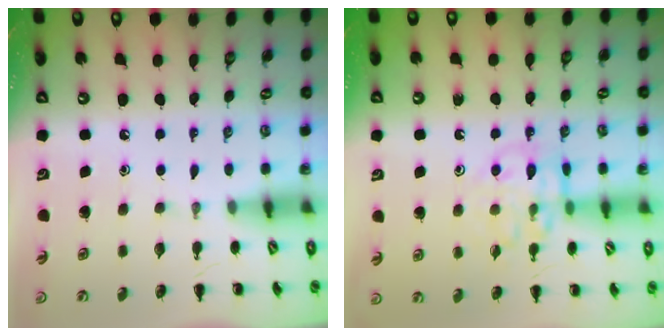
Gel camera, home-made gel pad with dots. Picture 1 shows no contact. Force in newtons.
{"total": 11.2, "press": 11.2, "slide": 1.2}